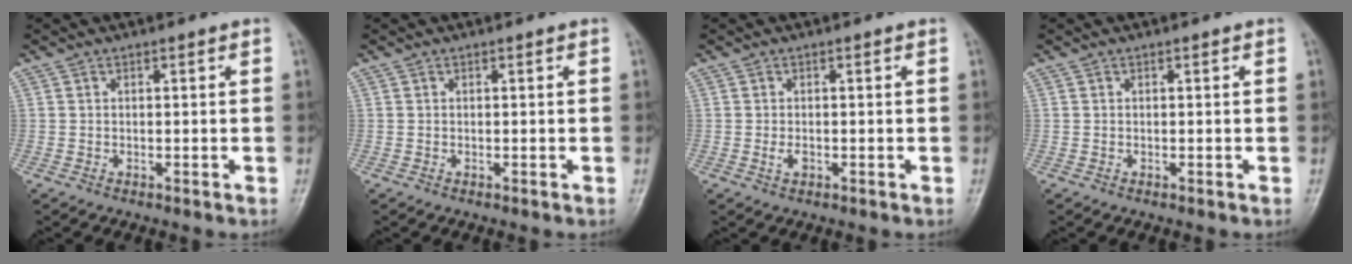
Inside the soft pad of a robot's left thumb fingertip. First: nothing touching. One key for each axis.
{"total": 0.0}
{"total": 1.5, "fx": -0.1, "fy": 0.8, "fz": 1.3, "tx": -0.023, "ty": 0.000, "tz": 0.002}
{"total": 0.0}